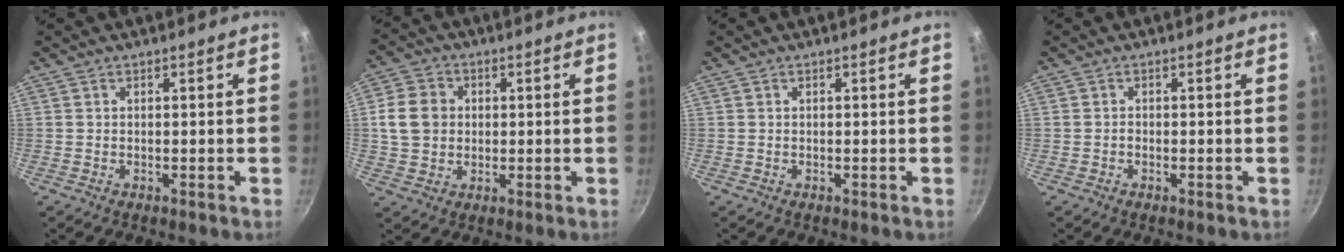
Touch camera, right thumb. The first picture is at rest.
{"total": 8.5, "force": [1.0, 7.3, 4.3], "torque": [-0.056, 0.005, 0.009]}
{"total": 0.0}
{"total": 0.6, "force": [-0.2, 0.5, 0.3], "torque": [-0.005, 0.002, -0.006]}